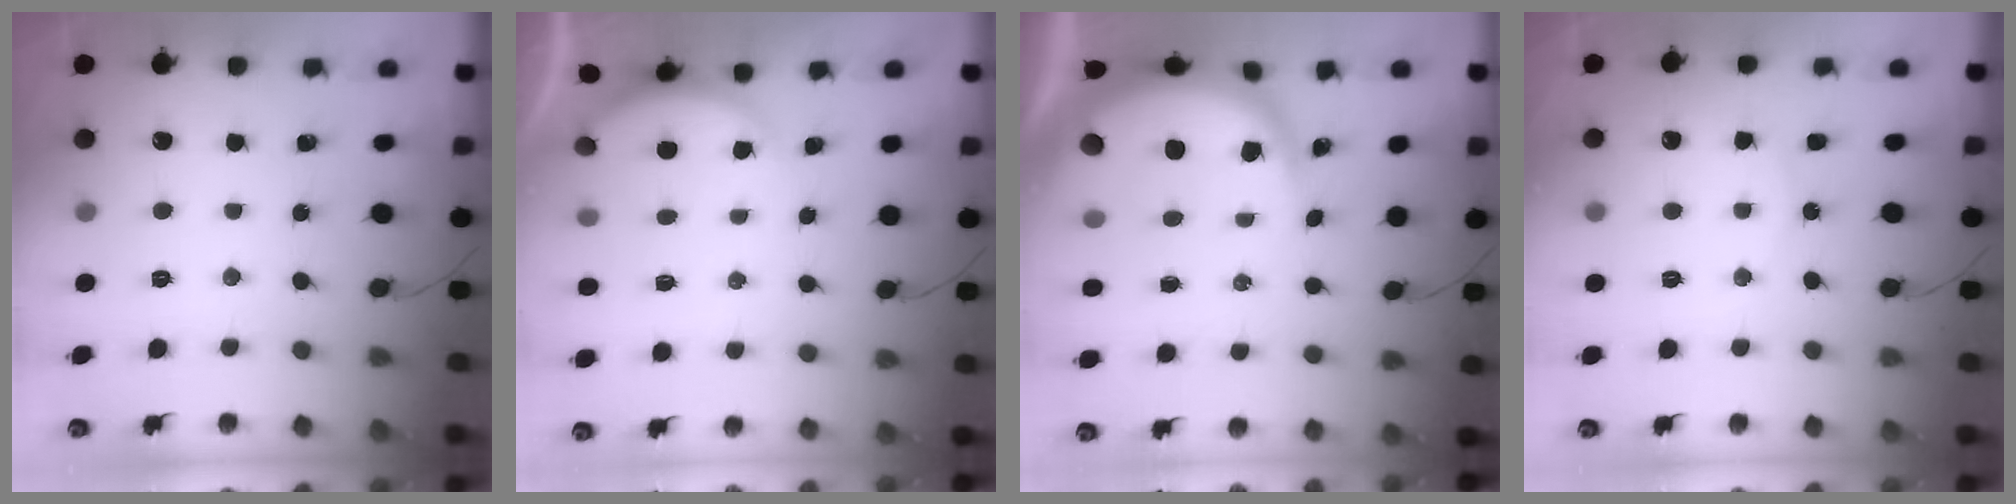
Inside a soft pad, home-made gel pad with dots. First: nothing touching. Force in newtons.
{"total": 2.2, "press": 2.2, "slide": 0.6}
{"total": 8.8, "press": 8.8, "slide": 0.9}
{"total": 7.5, "press": 7.5, "slide": 0.5}